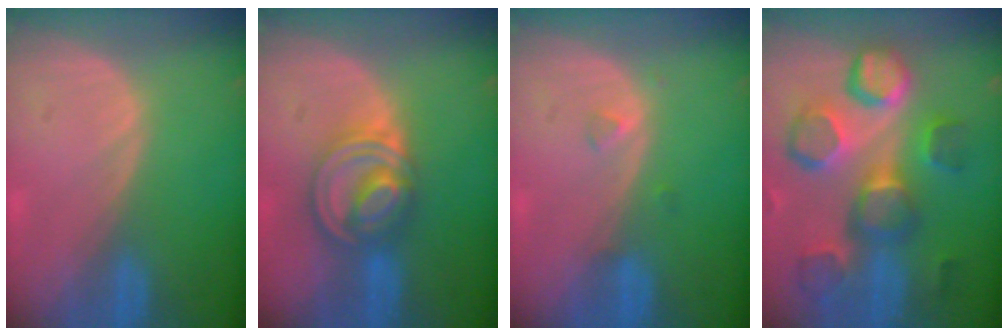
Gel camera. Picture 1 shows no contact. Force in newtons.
{"total": 7.9, "press": 6.9, "slide": 3.9}
{"total": 1.2, "press": 1.2, "slide": 0.1}
{"total": 11.7, "press": 10.8, "slide": 4.4}